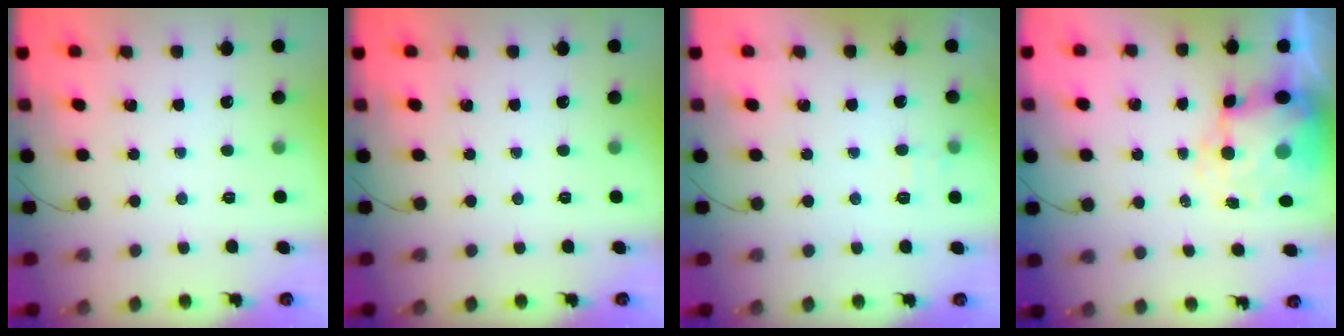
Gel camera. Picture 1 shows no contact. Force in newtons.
{"total": 0.0}
{"total": 6.6, "press": 6.3, "slide": 1.6}
{"total": 7.4, "press": 7.0, "slide": 2.5}